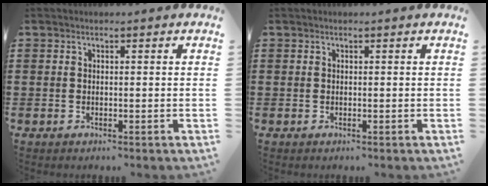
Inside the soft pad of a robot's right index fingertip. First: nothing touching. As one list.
[{"total": 0.0}]